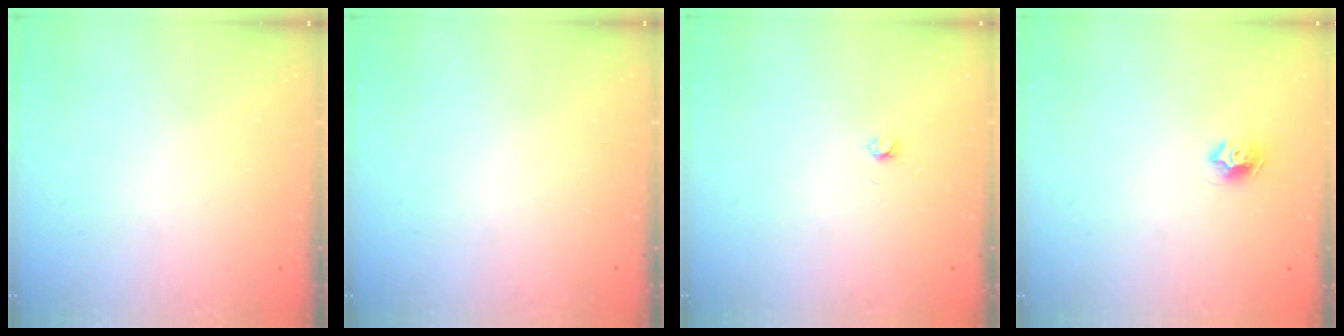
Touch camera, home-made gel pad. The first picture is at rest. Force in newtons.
{"total": 0.0}
{"total": 2.8, "press": 2.7, "slide": 0.3}
{"total": 8.2, "press": 8.1, "slide": 0.5}